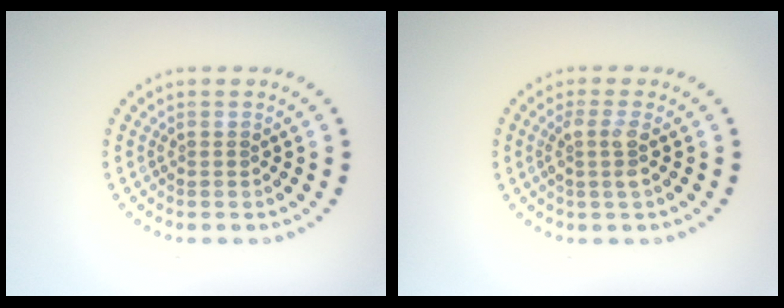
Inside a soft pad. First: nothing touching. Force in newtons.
{"total": 2.0, "press": 1.6, "slide": 1.2}